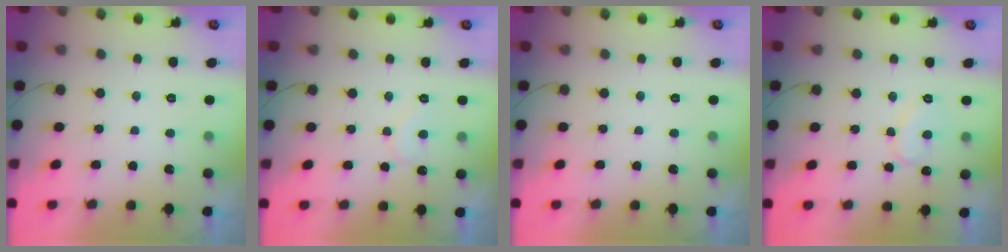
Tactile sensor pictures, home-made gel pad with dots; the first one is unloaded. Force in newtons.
{"total": 6.3, "press": 6.3, "slide": 0.6}
{"total": 0.0}
{"total": 8.3, "press": 8.3, "slide": 0.6}